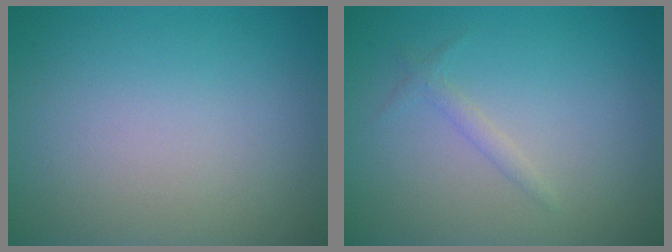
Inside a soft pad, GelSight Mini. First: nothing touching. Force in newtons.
{"total": 0.9, "press": 0.9, "slide": 0.1}